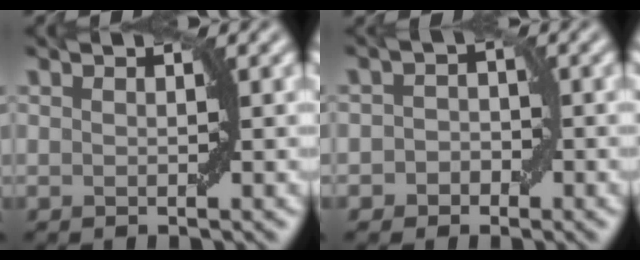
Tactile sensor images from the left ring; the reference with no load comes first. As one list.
[{"total": 2.1, "force": [-0.7, 1.8, 0.6], "torque": [0.012, 0.003, -0.019]}]